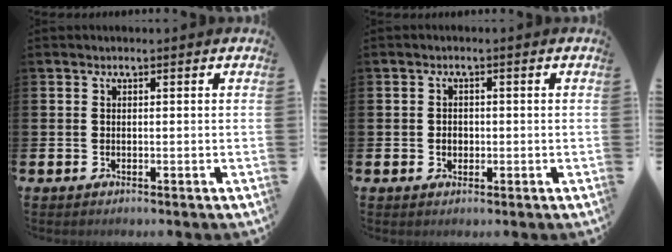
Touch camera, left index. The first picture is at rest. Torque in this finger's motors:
{"motor_torque": [0.34, 0.10, 0.03, 0.00]}